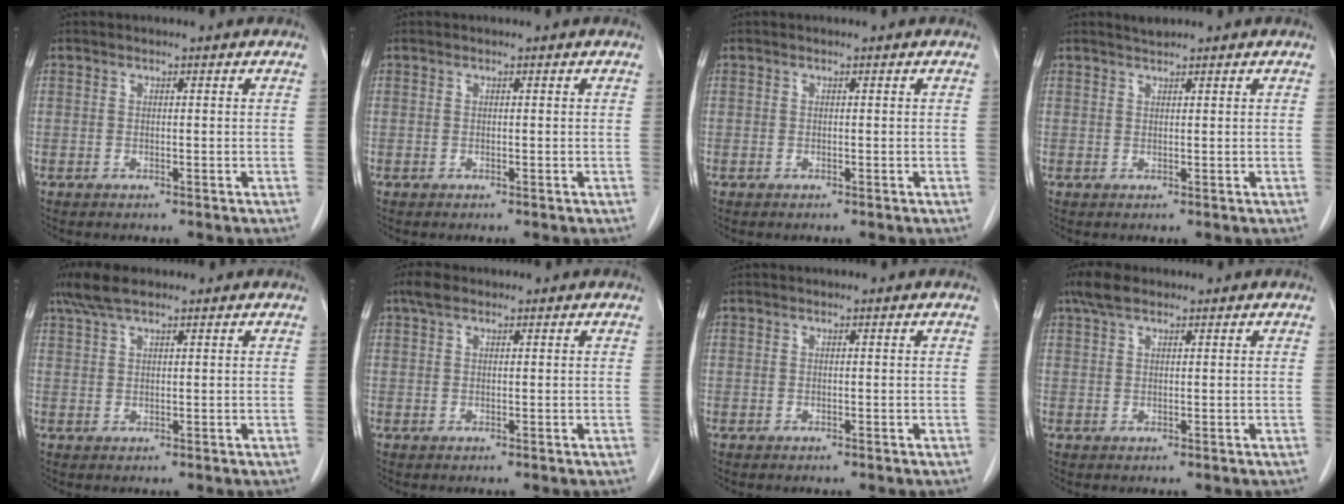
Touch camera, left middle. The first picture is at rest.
{"total": 0.0}
{"total": 0.0}
{"total": 1.1, "force": [1.1, 0.0, 0.2], "torque": [-0.007, 0.003, 0.023]}
{"total": 4.7, "force": [3.5, 1.2, 2.9], "torque": [-0.067, 0.021, 0.069]}
{"total": 2.1, "force": [1.4, 1.0, 1.1], "torque": [-0.026, 0.017, 0.026]}
{"total": 0.0}
{"total": 3.4, "force": [2.5, 1.3, 2.0], "torque": [-0.047, 0.018, 0.048]}